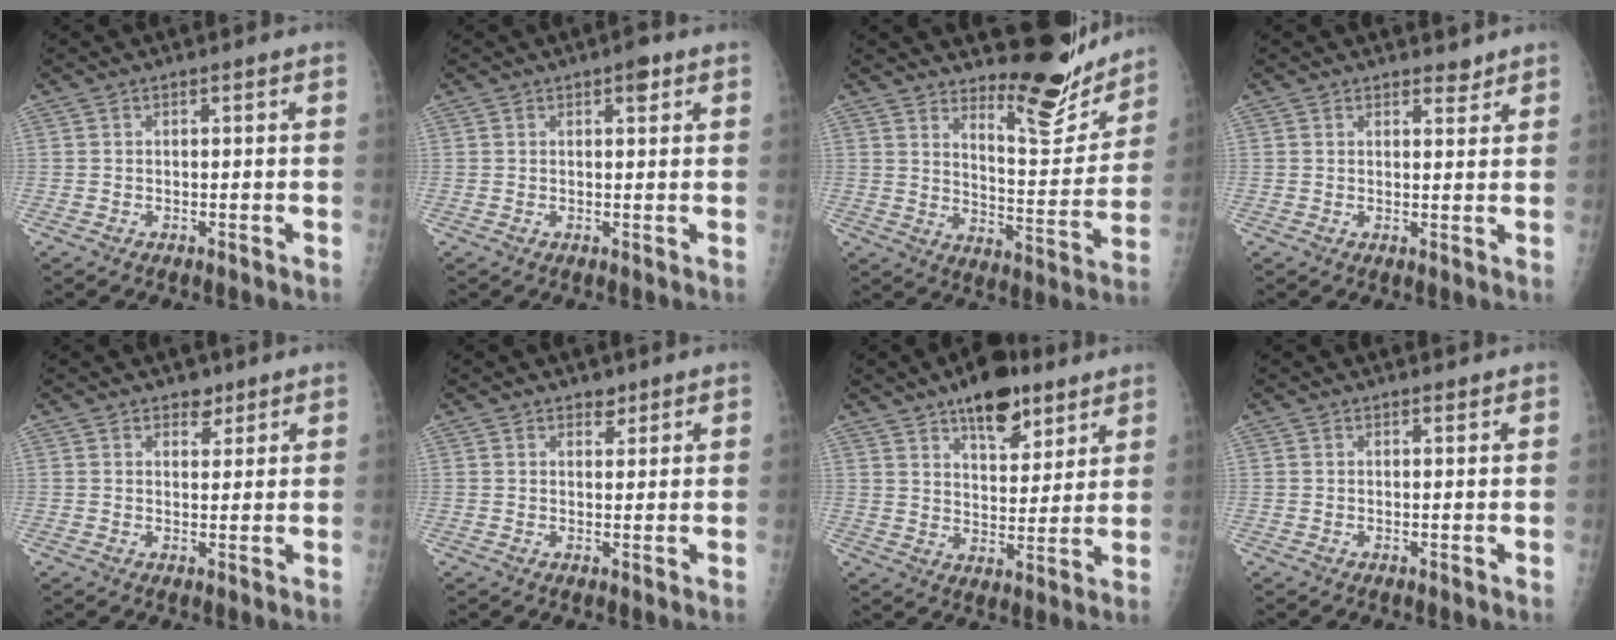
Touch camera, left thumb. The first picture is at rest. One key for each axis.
{"total": 2.4, "fx": 1.3, "fy": 0.9, "fz": 1.8, "tx": -0.016, "ty": -0.003, "tz": 0.015}
{"total": 14.1, "fx": 12.2, "fy": 3.6, "fz": 6.2, "tx": -0.052, "ty": -0.115, "tz": 0.183}
{"total": 2.3, "fx": 2.0, "fy": 1.0, "fz": 0.7, "tx": 0.006, "ty": -0.014, "tz": 0.025}
{"total": 3.3, "fx": 2.3, "fy": 2.0, "fz": 1.2, "tx": 0.003, "ty": -0.014, "tz": 0.035}
{"total": 2.4, "fx": 1.8, "fy": 1.3, "fz": 0.8, "tx": 0.004, "ty": -0.011, "tz": 0.024}
{"total": 13.0, "fx": 8.5, "fy": 6.0, "fz": 7.8, "tx": -0.076, "ty": -0.045, "tz": 0.129}
{"total": 0.9, "fx": 0.8, "fy": 0.3, "fz": 0.4, "tx": -0.004, "ty": -0.005, "tz": 0.011}